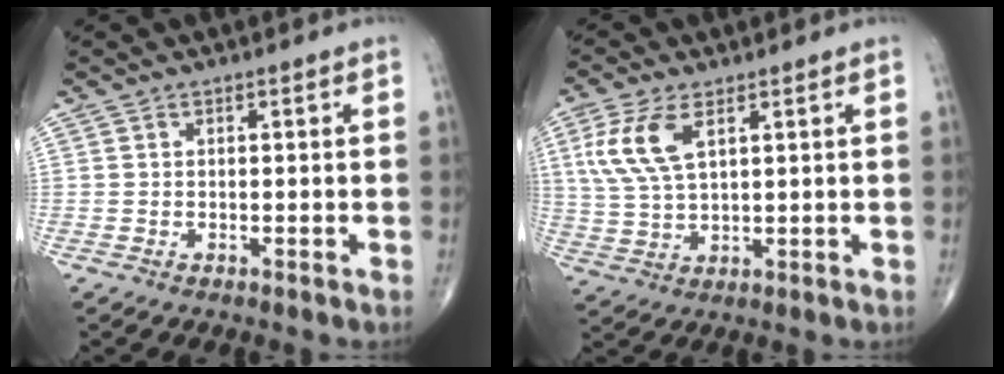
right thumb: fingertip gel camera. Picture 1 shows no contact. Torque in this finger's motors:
{"motor_torque": [0.14, 0.19, 0.70, 0.32, 0.10]}